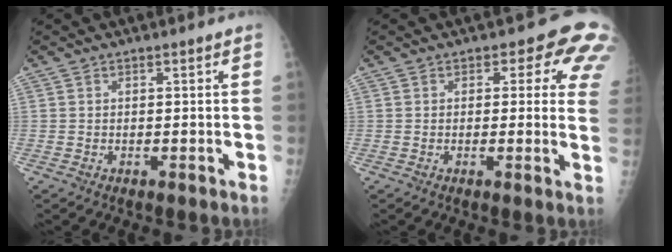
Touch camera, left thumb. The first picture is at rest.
{"total": 8.3, "force": [3.9, 4.5, 5.8], "torque": [-0.017, -0.012, 0.021]}